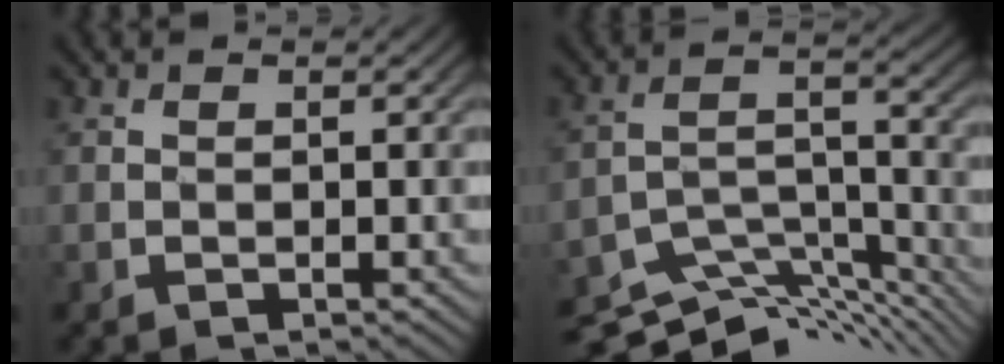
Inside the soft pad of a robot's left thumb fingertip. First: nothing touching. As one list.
[{"total": 12.4, "force": [-11.0, 3.3, 4.5], "torque": [-0.091, 0.001, -0.169]}]